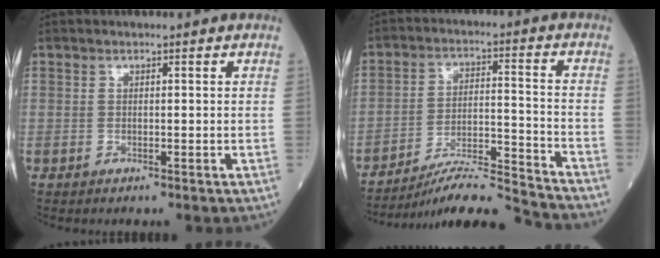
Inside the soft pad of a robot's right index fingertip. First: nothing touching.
{"total": 12.2, "force": [-11.6, -1.8, 3.2], "torque": [-0.046, 0.014, -0.203]}